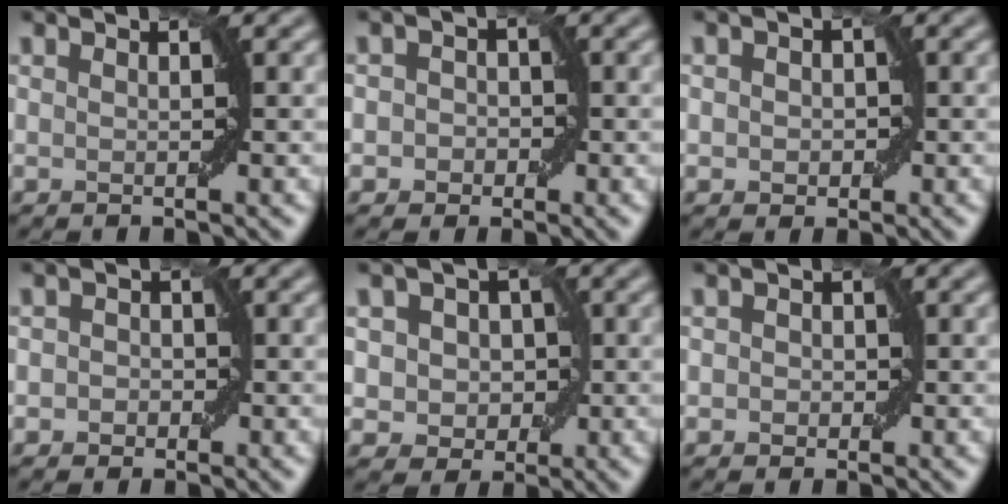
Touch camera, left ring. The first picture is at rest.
{"total": 2.1, "force": [-0.3, 2.0, 0.7], "torque": [0.012, 0.007, -0.017]}
{"total": 1.6, "force": [-0.1, 1.4, 0.8], "torque": [-0.005, 0.000, -0.004]}
{"total": 1.7, "force": [-0.3, 1.6, 0.6], "torque": [0.010, 0.003, -0.016]}
{"total": 4.4, "force": [0.8, 3.7, 2.2], "torque": [-0.015, 0.018, -0.007]}
{"total": 1.5, "force": [-0.1, 1.4, 0.6], "torque": [0.002, 0.003, -0.012]}